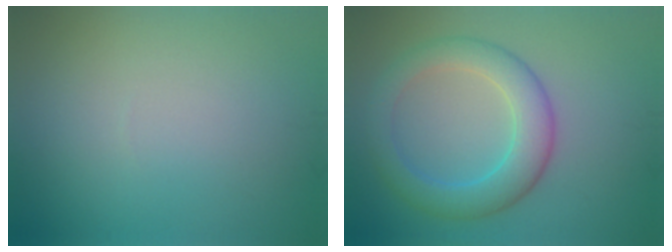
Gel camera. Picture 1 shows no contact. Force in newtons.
{"total": 5.5, "press": 5.5, "slide": 0.3}